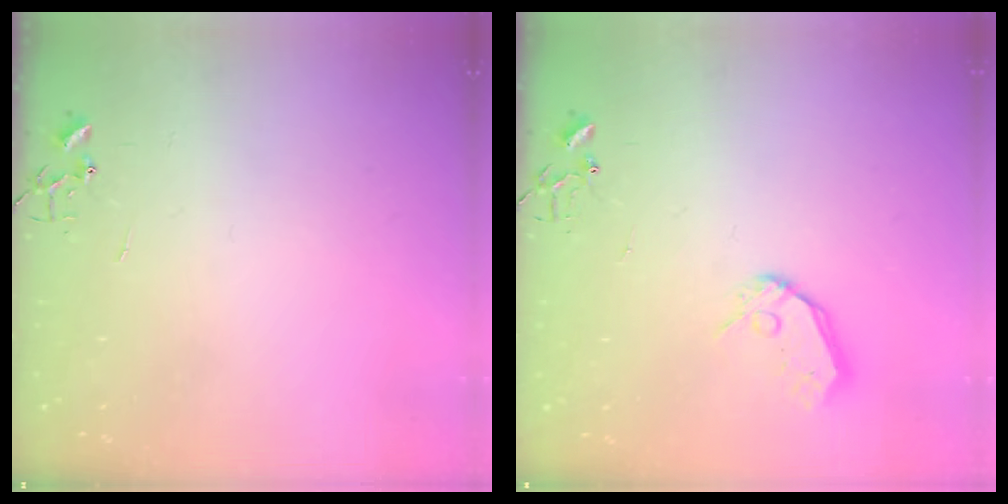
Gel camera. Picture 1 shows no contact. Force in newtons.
{"total": 9.2, "press": 9.1, "slide": 0.9}